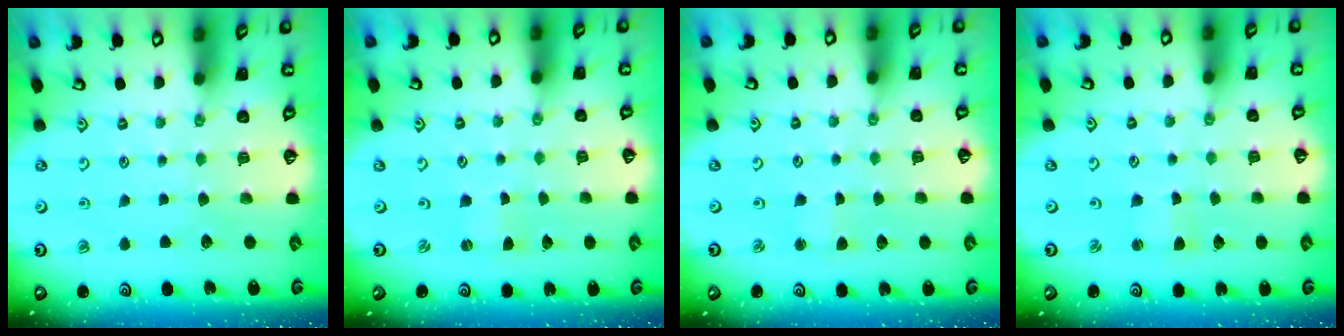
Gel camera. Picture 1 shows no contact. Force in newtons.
{"total": 0.0}
{"total": 2.0, "press": 2.0, "slide": 0.3}
{"total": 1.9, "press": 1.9, "slide": 0.3}